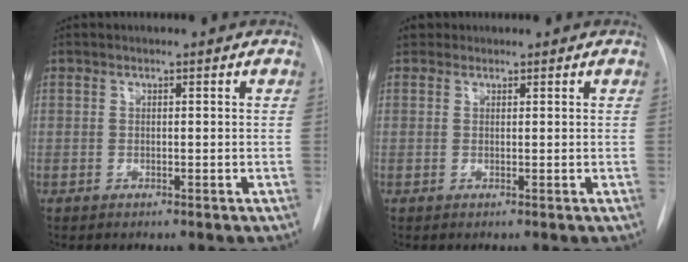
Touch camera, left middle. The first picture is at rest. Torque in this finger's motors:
{"motor_torque": [0.07, -0.04, -0.06, 0.00]}